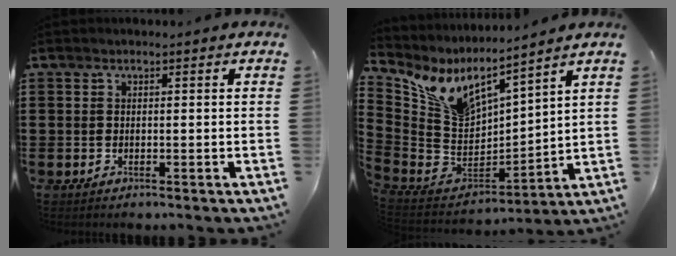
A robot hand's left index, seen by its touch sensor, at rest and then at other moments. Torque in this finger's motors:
{"motor_torque": [0.50, -0.45, 0.33, 0.07]}